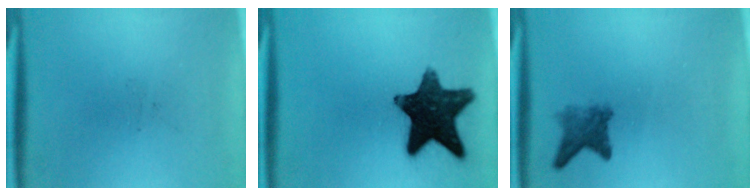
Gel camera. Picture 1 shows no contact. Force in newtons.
{"total": 14.6}
{"total": 3.2}